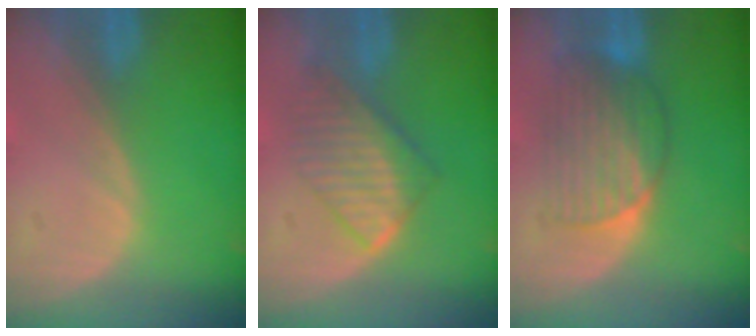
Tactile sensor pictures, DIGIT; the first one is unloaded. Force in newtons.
{"total": 6.7, "press": 6.4, "slide": 1.8}
{"total": 6.8, "press": 6.7, "slide": 0.9}